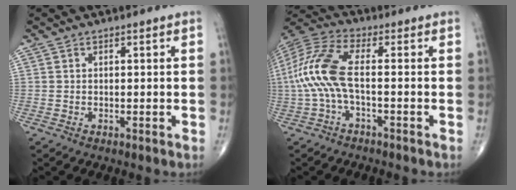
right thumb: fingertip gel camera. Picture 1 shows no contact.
{"total": 11.7, "force": [-1.2, 4.1, 10.9], "torque": [-0.264, 0.034, -0.030]}